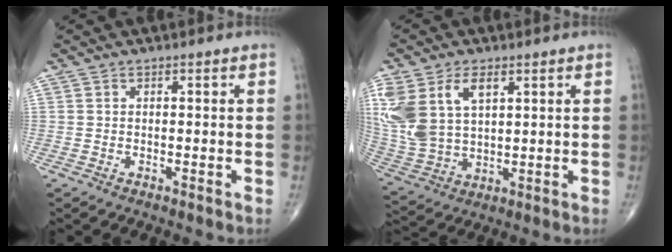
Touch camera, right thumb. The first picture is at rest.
{"total": 16.2, "force": [5.8, 9.8, 11.6], "torque": [-0.265, -0.009, 0.125]}